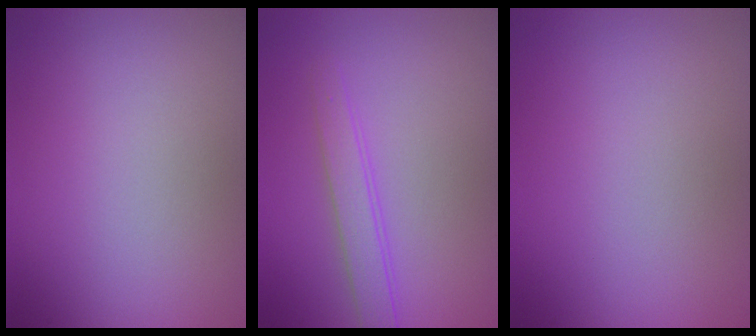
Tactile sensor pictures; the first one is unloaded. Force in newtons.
{"total": 2.1, "press": 2.1, "slide": 0.1}
{"total": 0.0}